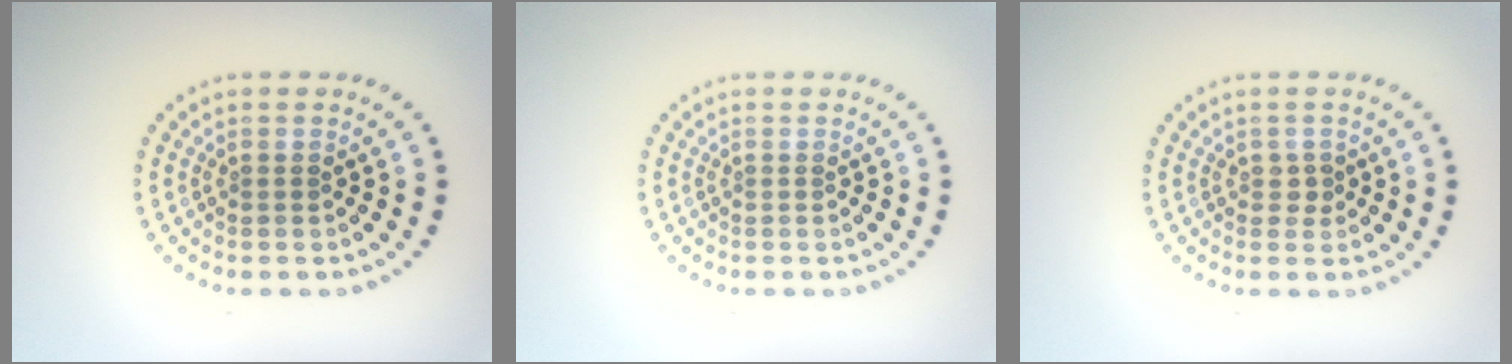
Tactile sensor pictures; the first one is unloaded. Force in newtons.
{"total": 0.0}
{"total": 0.9, "press": 0.9, "slide": 0.2}